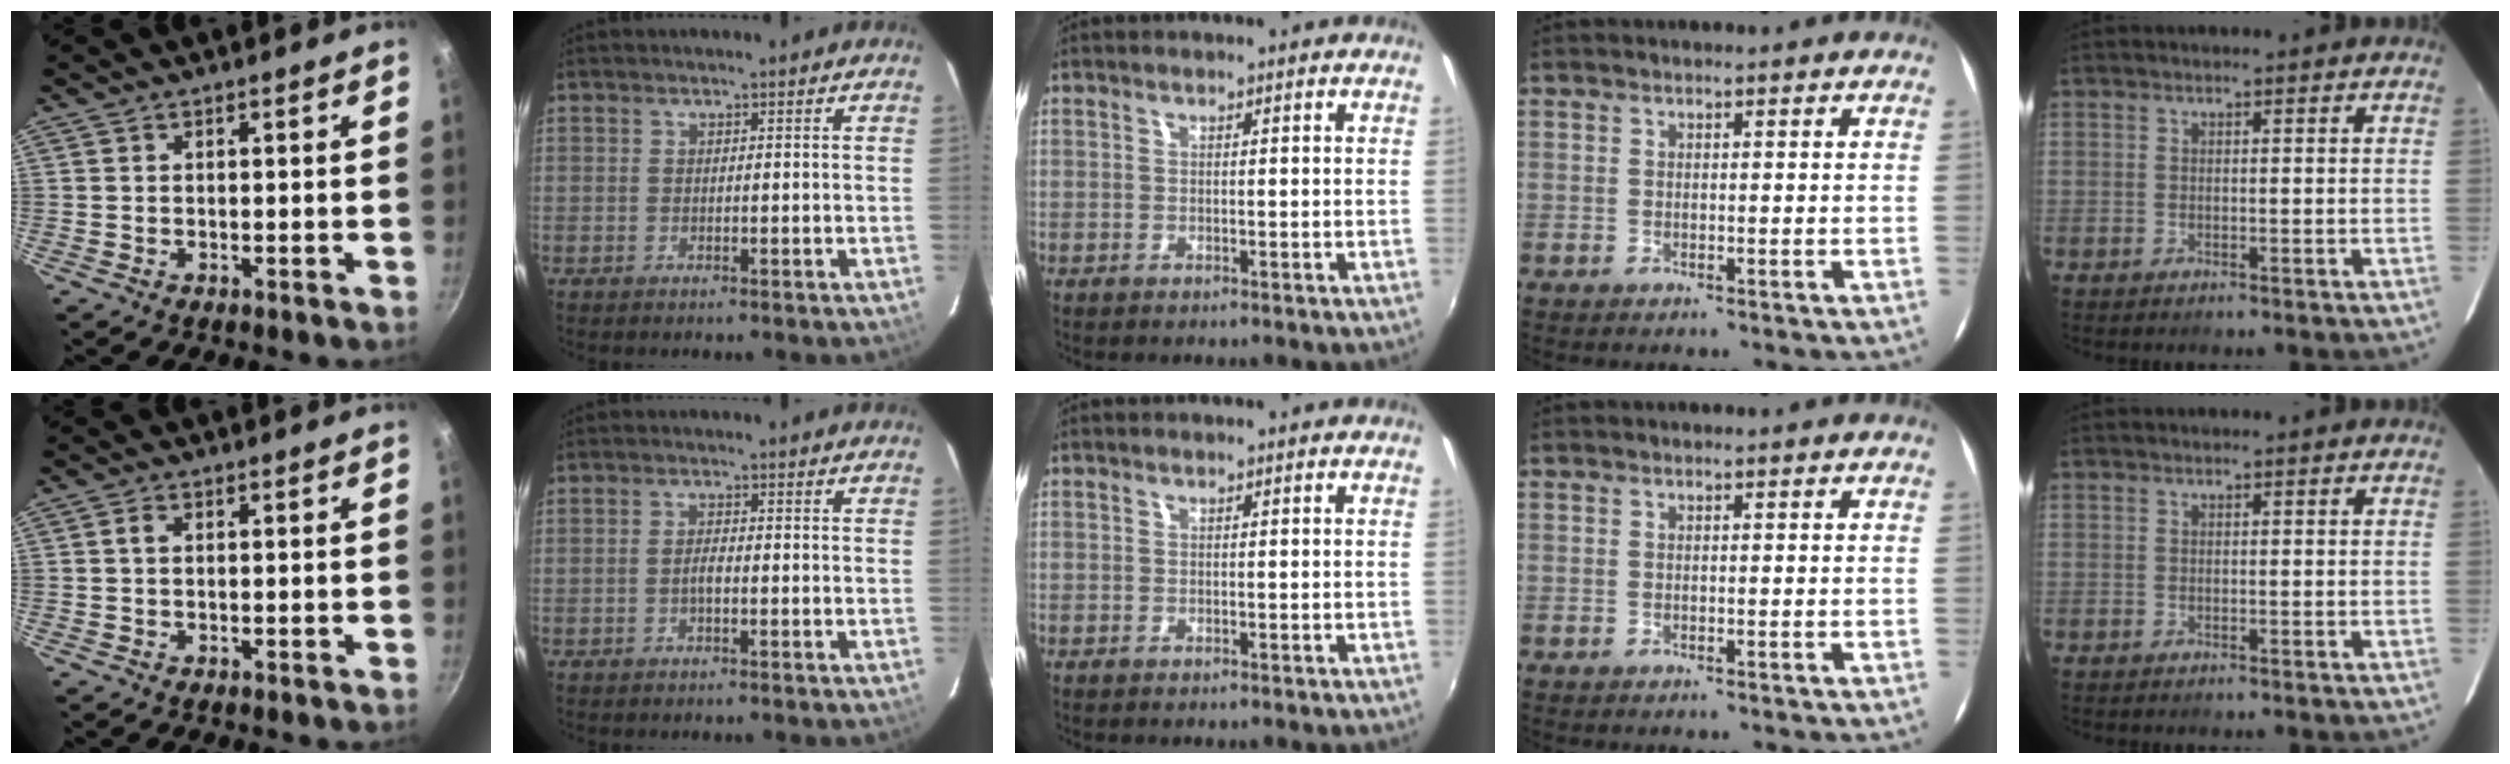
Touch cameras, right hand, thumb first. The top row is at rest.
{"thumb": {"total": 1.2, "force": [0.1, 0.8, 0.9], "torque": [-0.017, 0.005, 0.001]}, "index": {"total": 1.5, "force": [-0.7, 0.5, 1.3], "torque": [-0.025, 0.001, -0.013]}}